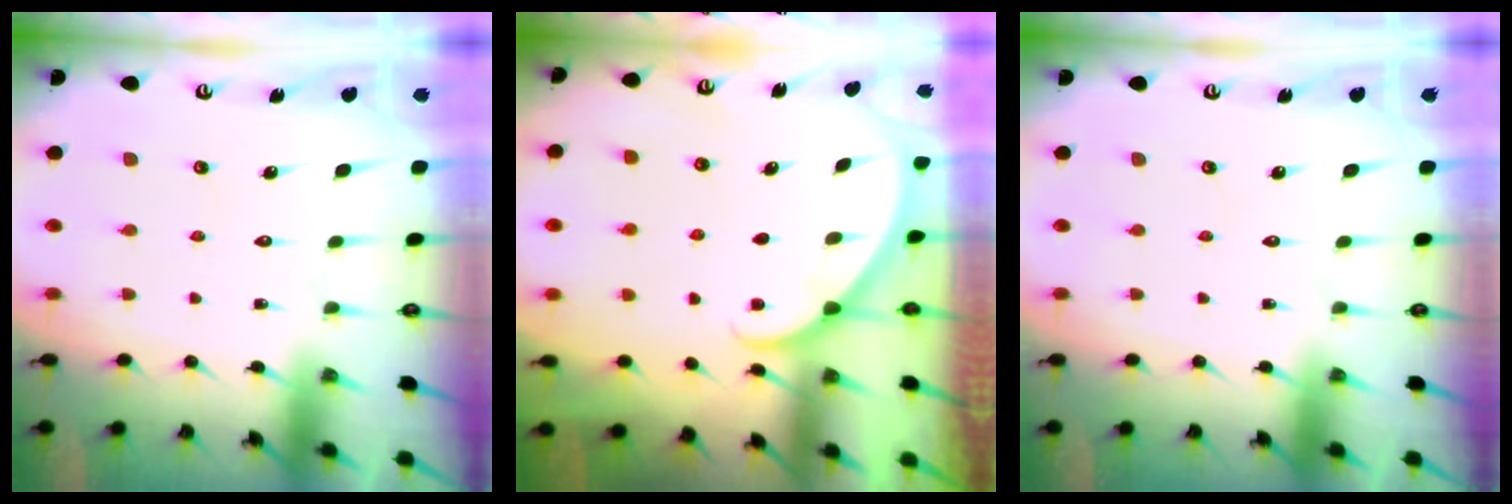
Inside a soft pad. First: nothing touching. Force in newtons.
{"total": 1.7, "press": 1.6, "slide": 0.2}
{"total": 0.0}